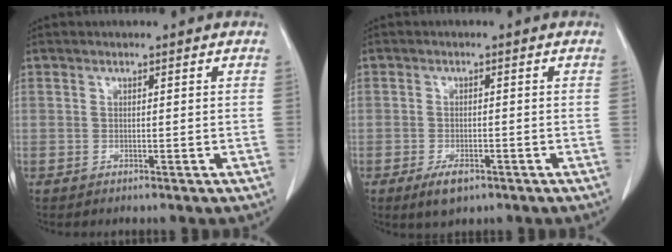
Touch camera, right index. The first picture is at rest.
{"total": 3.5, "force": [-2.0, 1.6, 2.3], "torque": [-0.043, -0.002, -0.027]}